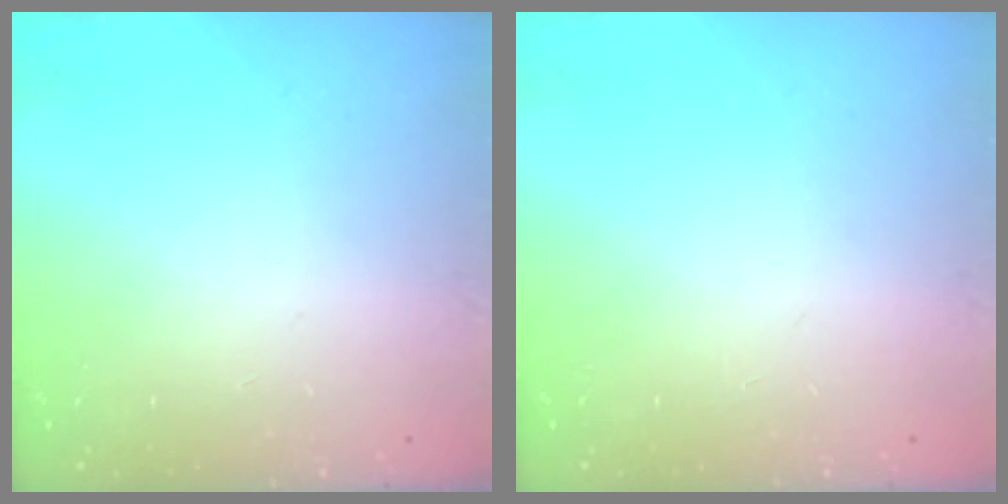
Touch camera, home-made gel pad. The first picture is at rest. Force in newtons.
{"total": 0.0}